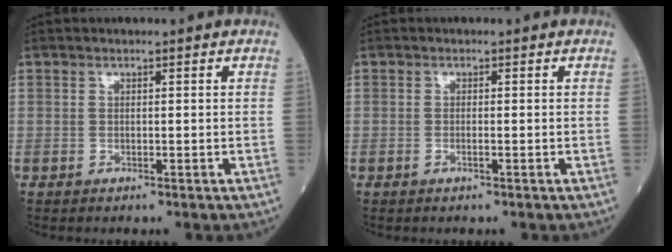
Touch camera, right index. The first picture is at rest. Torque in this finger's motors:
{"motor_torque": [-0.25, 0.04, -0.02, -0.01]}